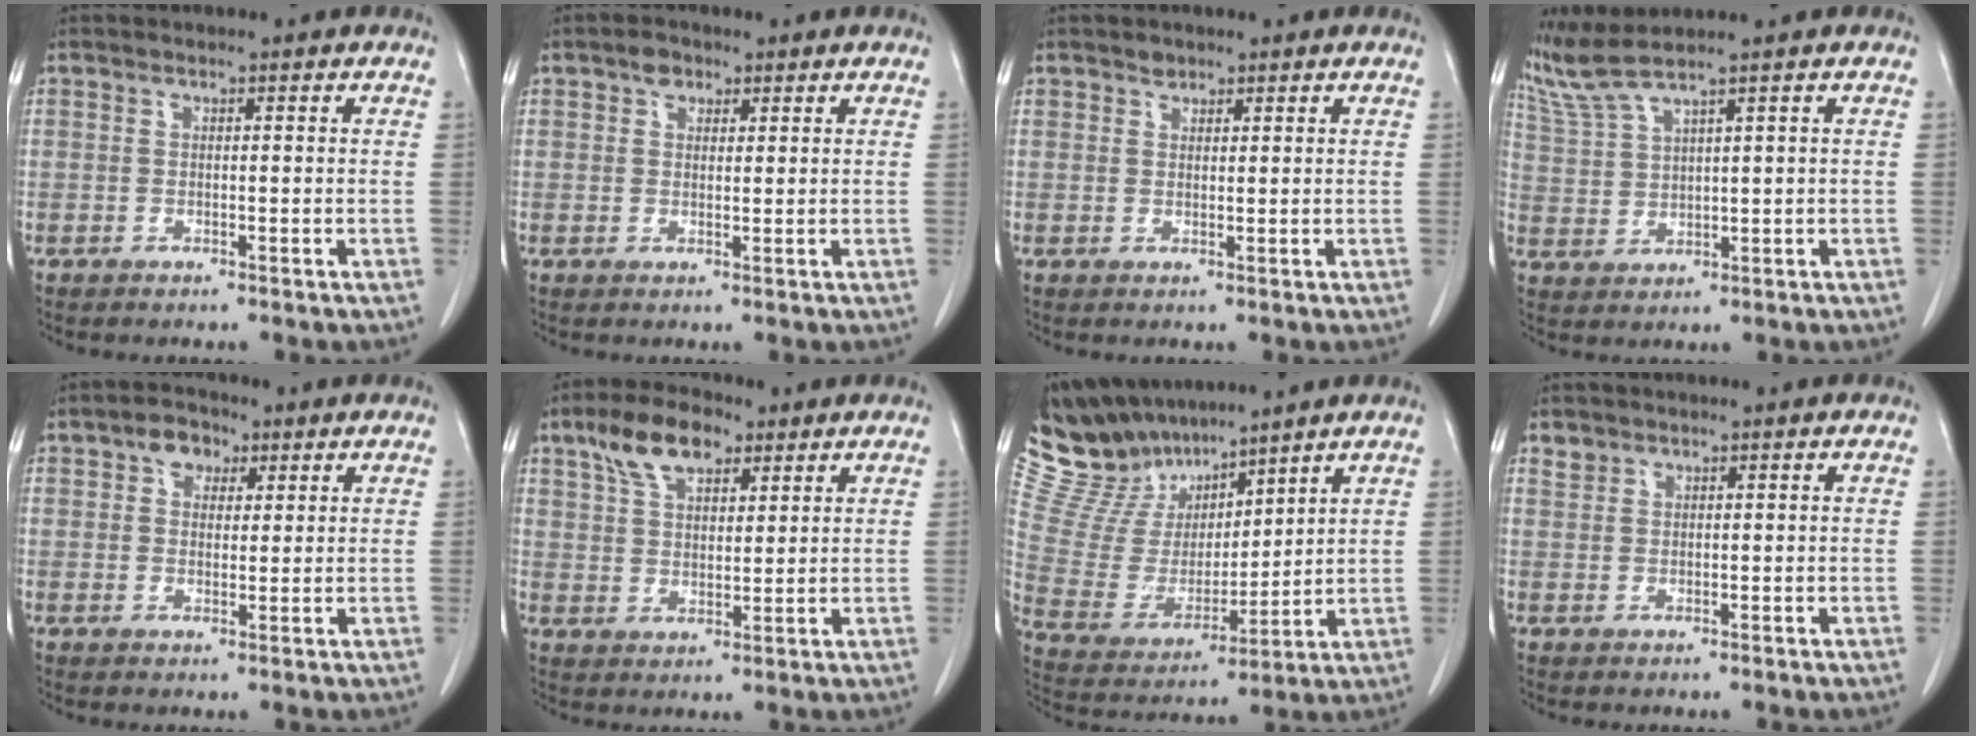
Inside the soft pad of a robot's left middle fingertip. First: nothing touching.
{"total": 2.3, "force": [1.4, 1.6, 1.0], "torque": [-0.016, 0.007, 0.021]}
{"total": 1.2, "force": [0.9, 0.8, 0.2], "torque": [0.002, -0.002, 0.014]}
{"total": 4.7, "force": [4.3, -1.2, 1.7], "torque": [-0.053, 0.001, 0.102]}
{"total": 4.0, "force": [2.0, 2.8, 2.0], "torque": [-0.034, 0.017, 0.035]}
{"total": 8.5, "force": [5.1, 3.9, 5.5], "torque": [-0.108, 0.022, 0.097]}
{"total": 13.6, "force": [12.3, 4.5, 3.4], "torque": [-0.089, 0.016, 0.252]}
{"total": 1.4, "force": [1.2, 0.7, 0.0], "torque": [0.005, 0.006, 0.021]}